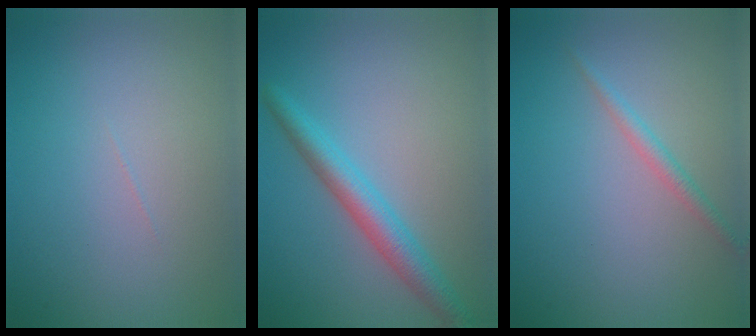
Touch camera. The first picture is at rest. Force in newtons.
{"total": 3.7, "press": 3.7, "slide": 0.1}
{"total": 1.4, "press": 1.4, "slide": 0.1}